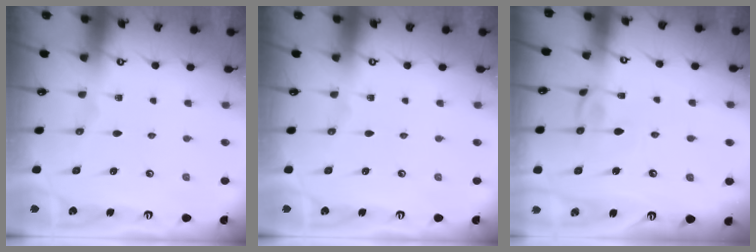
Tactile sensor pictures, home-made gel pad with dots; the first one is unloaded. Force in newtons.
{"total": 0.0}
{"total": 3.2, "press": 3.2, "slide": 0.4}